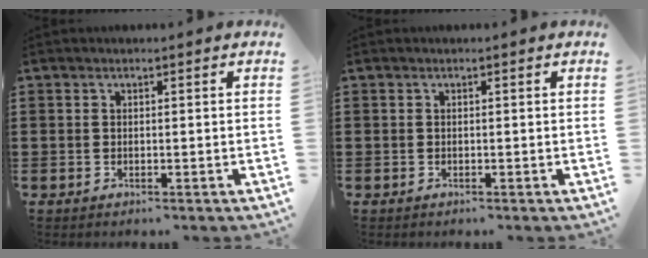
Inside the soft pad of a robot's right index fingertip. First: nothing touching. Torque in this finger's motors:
{"motor_torque": [0.26, -0.26, 0.00, -0.01]}